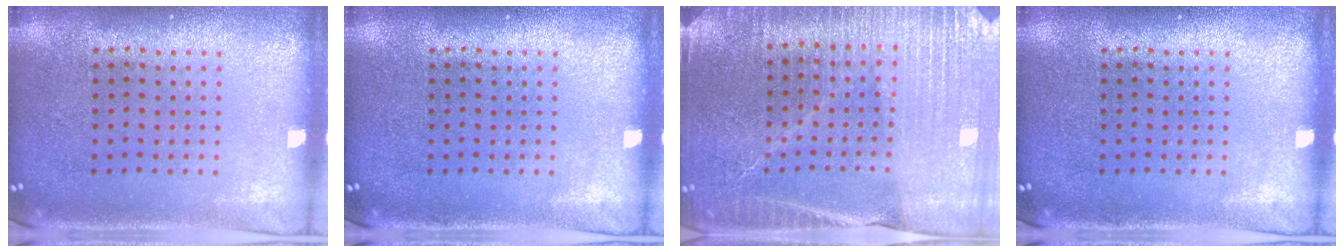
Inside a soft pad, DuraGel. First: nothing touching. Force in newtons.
{"total": 0.0}
{"total": 3.9, "press": 3.7, "slide": 1.2}
{"total": 0.0}